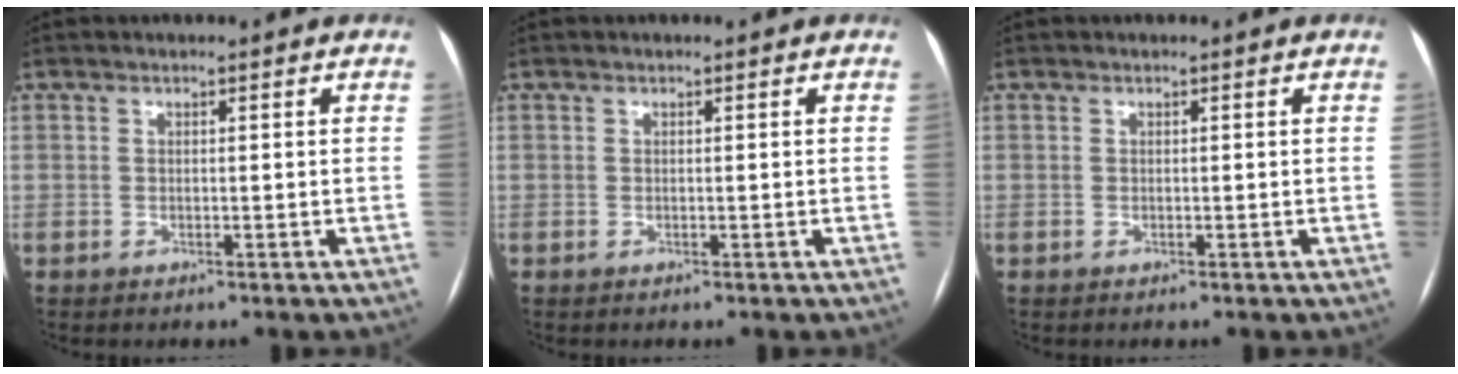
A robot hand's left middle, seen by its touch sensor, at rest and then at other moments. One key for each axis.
{"total": 0.0}
{"total": 0.0}